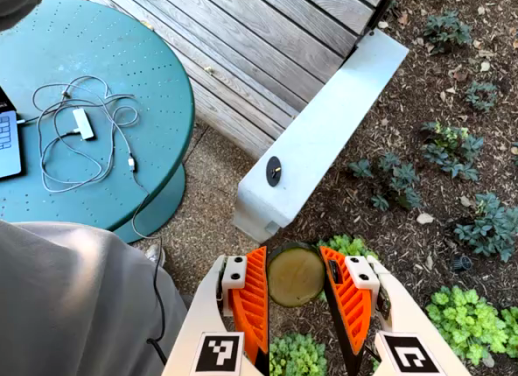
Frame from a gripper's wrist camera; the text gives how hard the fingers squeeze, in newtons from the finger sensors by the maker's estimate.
{"total": 10.5, "left": 10.7, "right": 10.2}